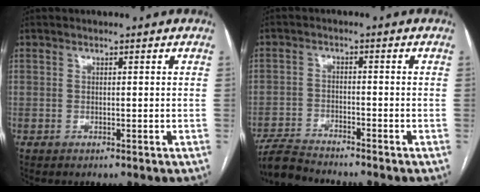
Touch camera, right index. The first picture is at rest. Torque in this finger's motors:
{"motor_torque": [-0.41, -1.12, -0.03, -0.03]}